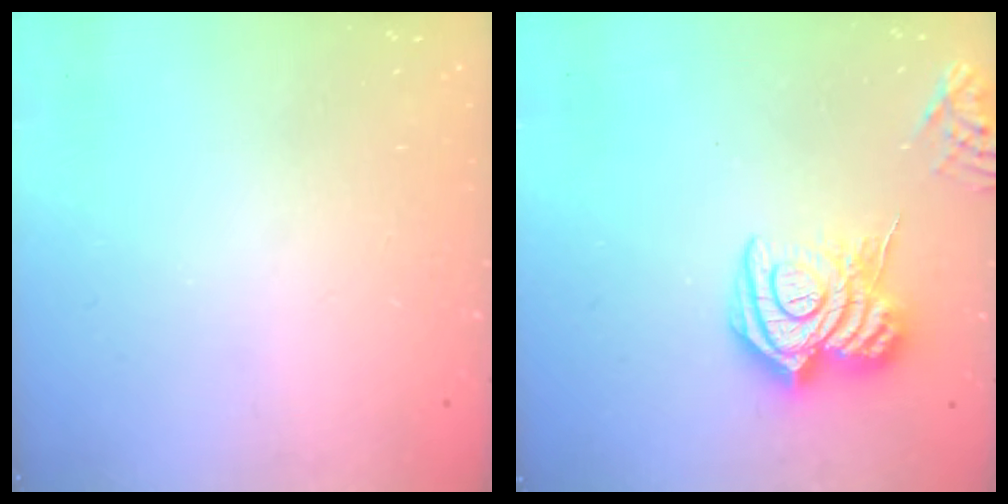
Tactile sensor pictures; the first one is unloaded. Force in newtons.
{"total": 15.1, "press": 15.0, "slide": 1.6}